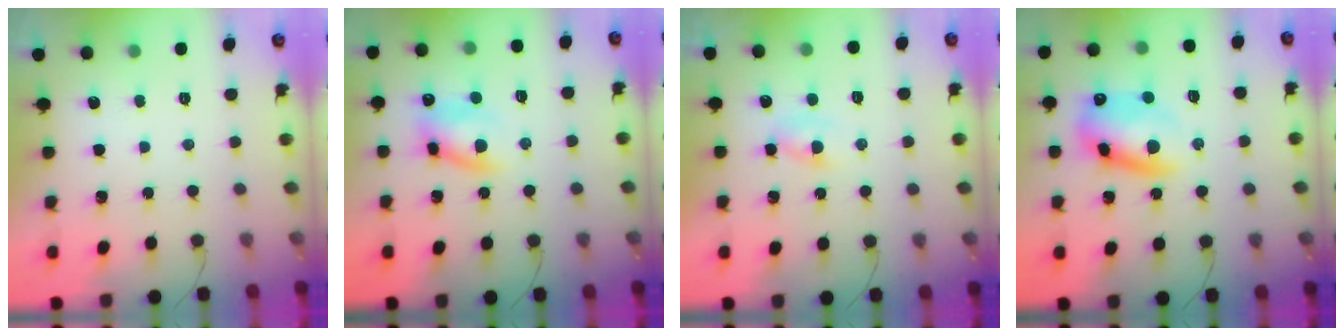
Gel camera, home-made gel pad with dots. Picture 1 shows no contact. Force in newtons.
{"total": 9.8, "press": 9.6, "slide": 2.2}
{"total": 2.3, "press": 2.1, "slide": 0.9}
{"total": 11.7, "press": 11.4, "slide": 2.7}